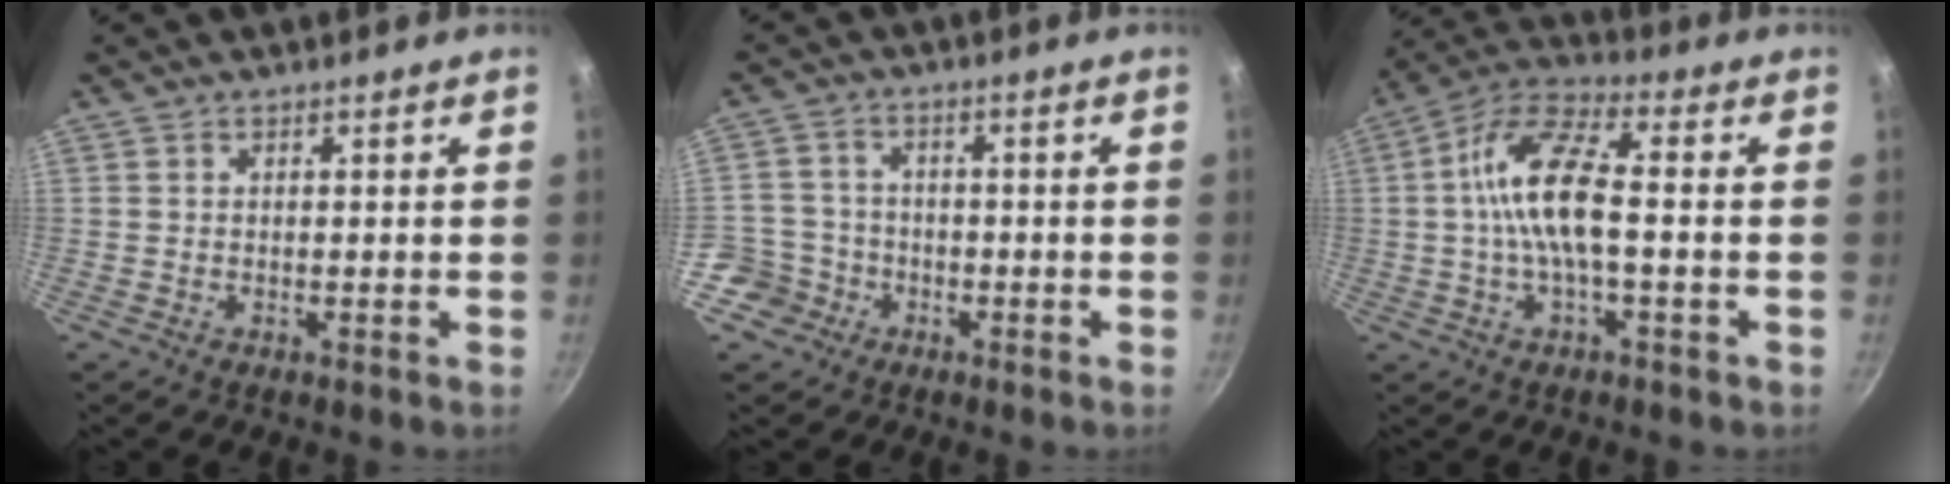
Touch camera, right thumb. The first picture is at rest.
{"total": 6.4, "force": [-3.1, 5.6, 0.7], "torque": [0.015, 0.040, -0.063]}
{"total": 12.5, "force": [-0.5, 4.7, 11.6], "torque": [-0.225, 0.035, -0.026]}